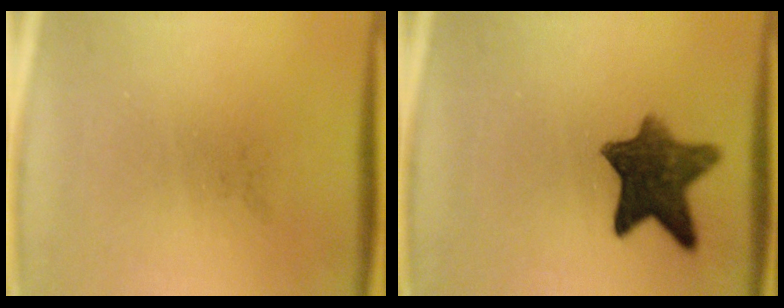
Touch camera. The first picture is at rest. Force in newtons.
{"total": 9.9}